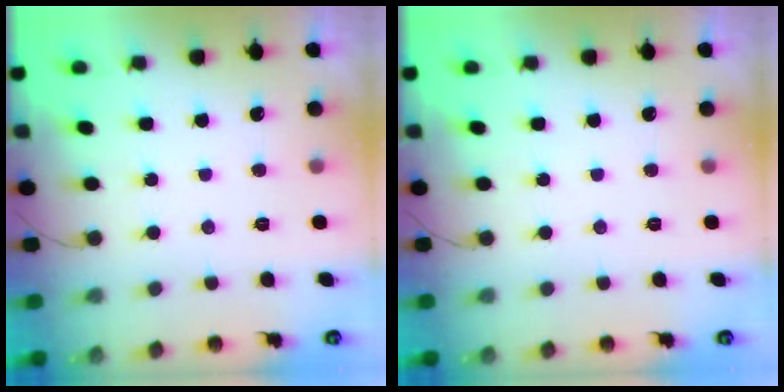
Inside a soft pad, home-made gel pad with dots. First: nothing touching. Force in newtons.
{"total": 0.0}